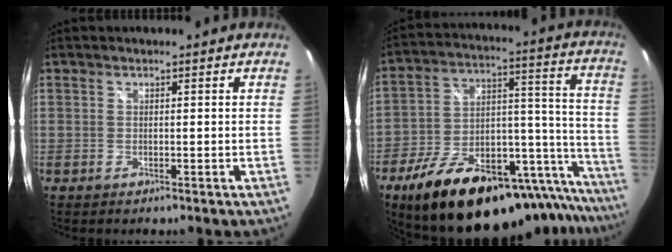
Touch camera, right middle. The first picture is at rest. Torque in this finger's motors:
{"motor_torque": [1.07, -1.07, 0.54, 0.21]}